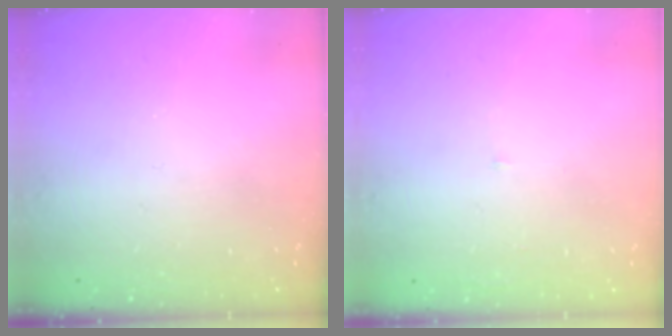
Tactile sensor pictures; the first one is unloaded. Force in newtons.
{"total": 2.0, "press": 2.0, "slide": 0.1}